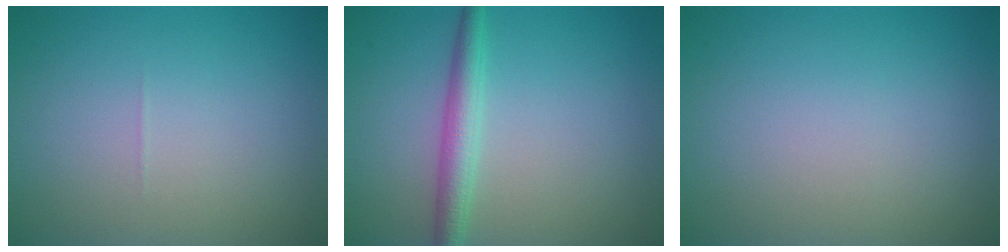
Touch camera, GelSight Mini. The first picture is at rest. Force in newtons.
{"total": 2.8, "press": 2.8, "slide": 0.0}
{"total": 0.0}